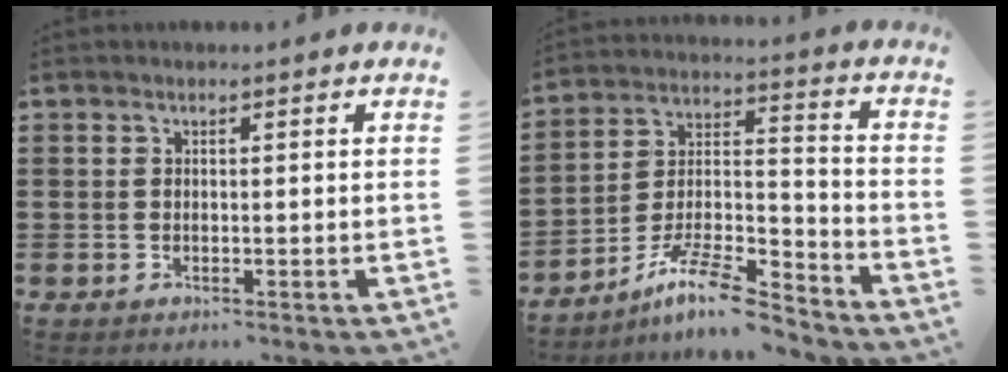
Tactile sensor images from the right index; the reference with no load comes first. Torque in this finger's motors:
{"motor_torque": [0.37, 0.69, -0.25, -0.21]}